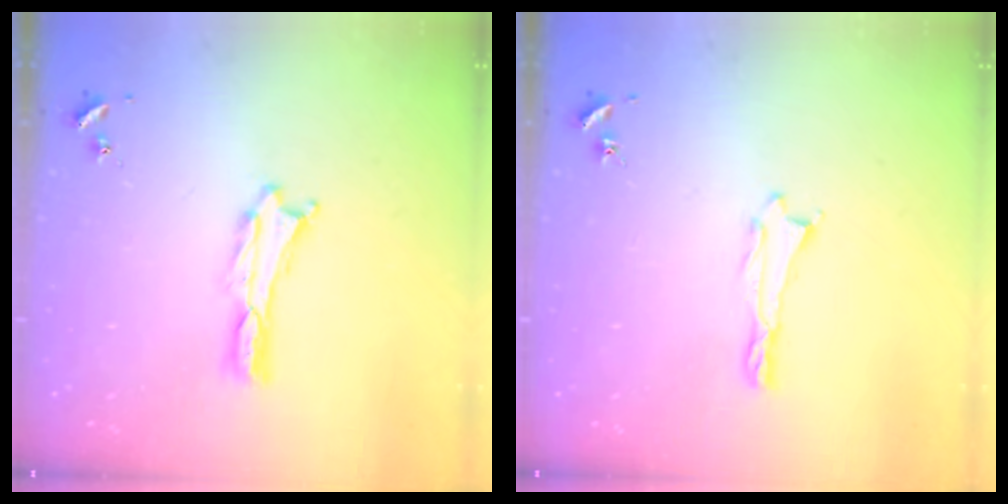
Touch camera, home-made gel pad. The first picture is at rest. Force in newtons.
{"total": 0.5, "press": 0.5, "slide": 0.2}